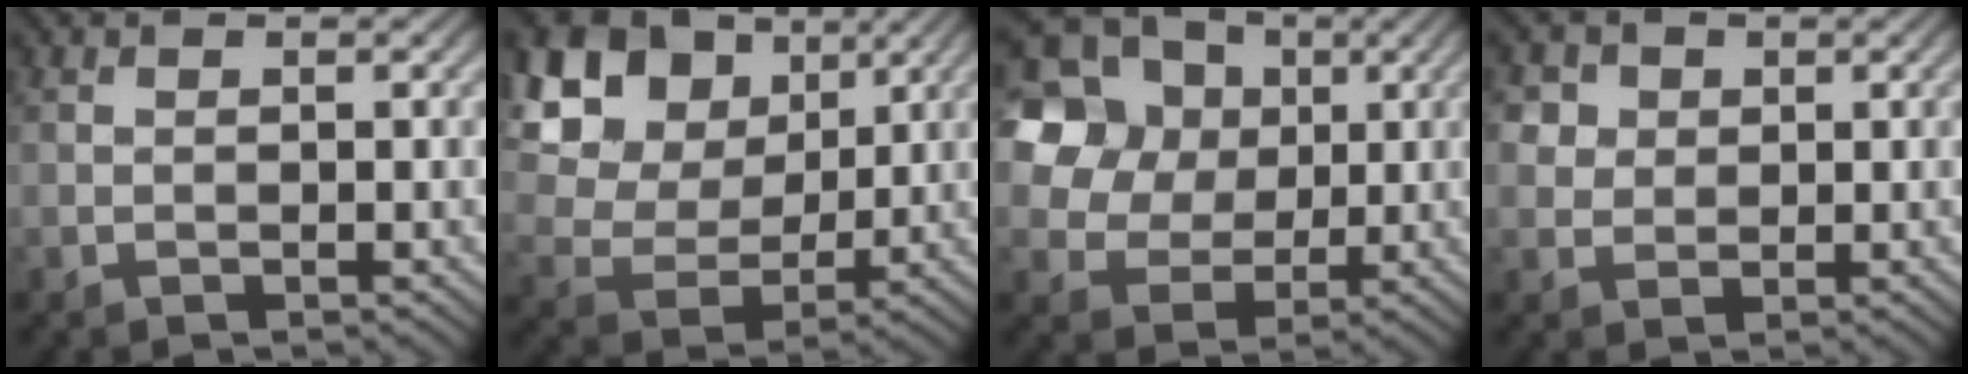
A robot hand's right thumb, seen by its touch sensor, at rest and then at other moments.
{"total": 17.4, "force": [8.2, 12.6, 8.8], "torque": [-0.244, 0.042, 0.190]}
{"total": 18.6, "force": [7.3, 15.2, 7.8], "torque": [-0.240, 0.034, 0.139]}
{"total": 4.5, "force": [2.1, 3.6, 1.6], "torque": [-0.059, -0.003, 0.037]}